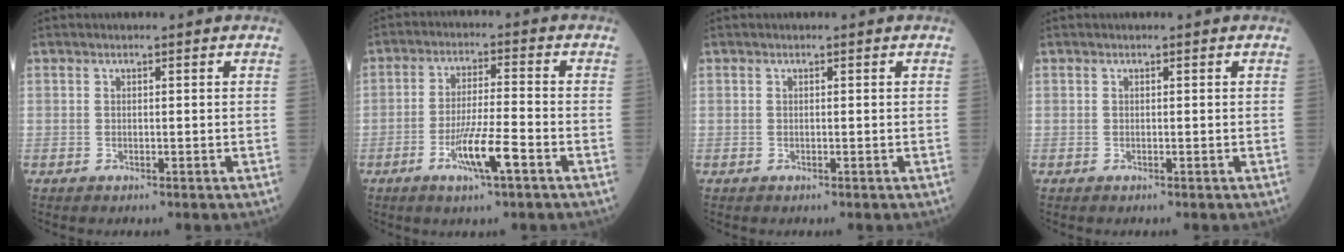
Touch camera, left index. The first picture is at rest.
{"total": 7.5, "force": [-3.6, 0.4, 6.5], "torque": [-0.128, -0.008, -0.067]}
{"total": 0.0}
{"total": 0.0}